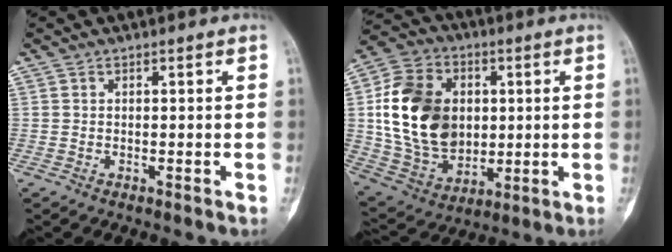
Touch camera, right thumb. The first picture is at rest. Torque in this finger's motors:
{"motor_torque": [1.62, 2.67, 1.03, -0.63, 0.39]}